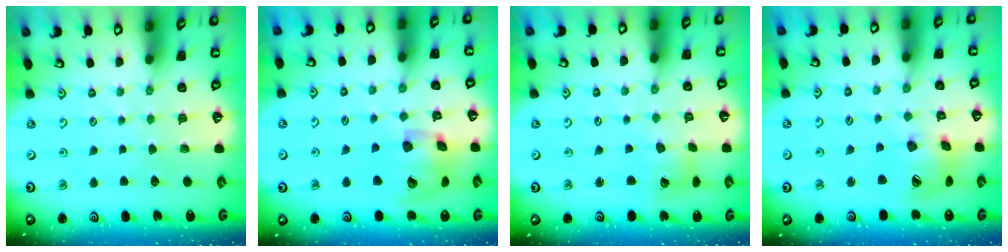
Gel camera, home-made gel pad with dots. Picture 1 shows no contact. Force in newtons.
{"total": 16.0, "press": 15.9, "slide": 2.5}
{"total": 7.4, "press": 7.4, "slide": 1.0}
{"total": 14.6, "press": 14.4, "slide": 2.3}